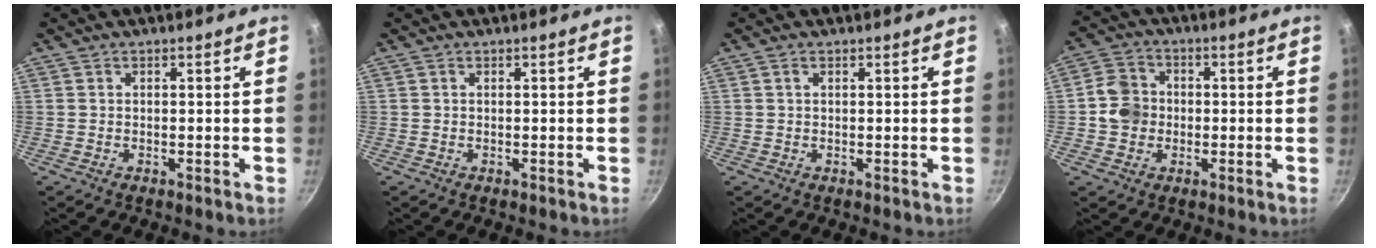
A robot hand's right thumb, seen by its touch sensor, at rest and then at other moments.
{"total": 0.0}
{"total": 0.9, "force": [0.4, 0.5, 0.6], "torque": [-0.011, 0.002, 0.007]}
{"total": 6.9, "force": [-0.5, 6.2, 3.0], "torque": [-0.029, 0.014, -0.022]}